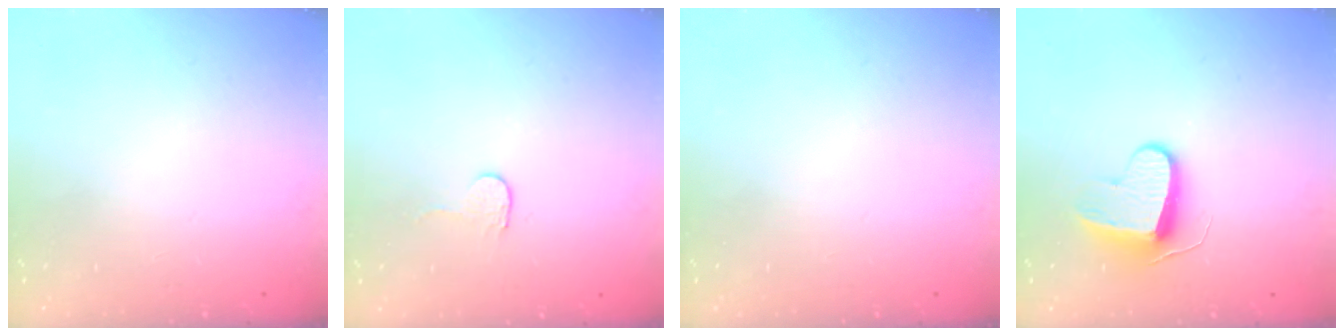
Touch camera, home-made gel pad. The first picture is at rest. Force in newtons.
{"total": 2.7, "press": 2.7, "slide": 0.2}
{"total": 0.0}
{"total": 8.9, "press": 8.9, "slide": 0.1}